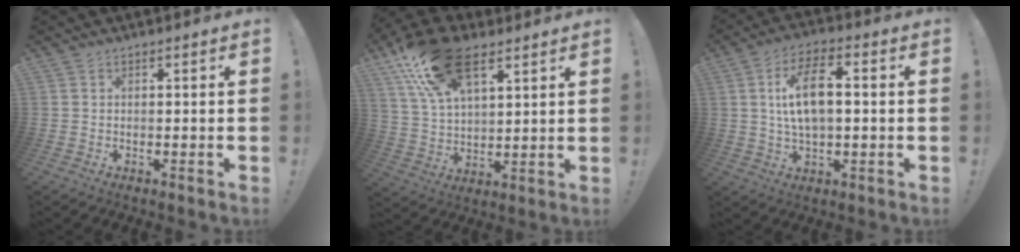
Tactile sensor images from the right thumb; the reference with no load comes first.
{"total": 18.3, "force": [10.3, 9.6, 11.7], "torque": [-0.224, -0.040, 0.186]}
{"total": 11.6, "force": [1.4, 5.5, 10.1], "torque": [-0.169, 0.010, 0.027]}